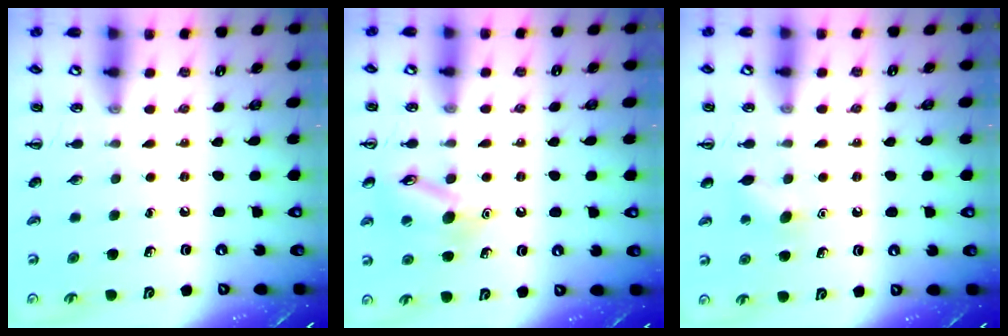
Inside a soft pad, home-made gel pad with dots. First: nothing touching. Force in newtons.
{"total": 11.8, "press": 11.8, "slide": 1.1}
{"total": 6.1, "press": 5.9, "slide": 1.7}